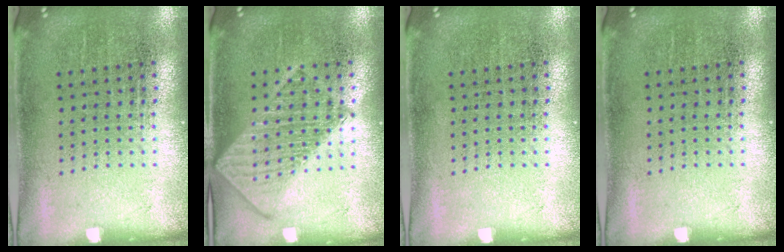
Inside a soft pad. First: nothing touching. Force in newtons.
{"total": 1.7, "press": 1.7, "slide": 0.3}
{"total": 0.0}
{"total": 0.0}